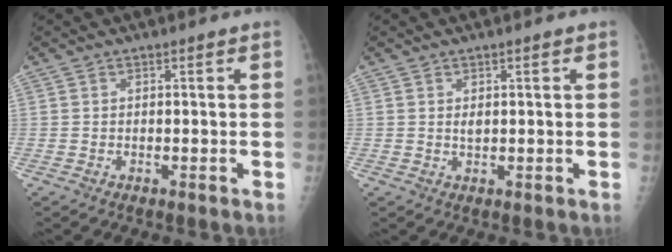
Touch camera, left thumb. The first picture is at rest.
{"total": 1.8, "force": [0.6, 0.8, 1.5], "torque": [-0.023, -0.001, 0.012]}